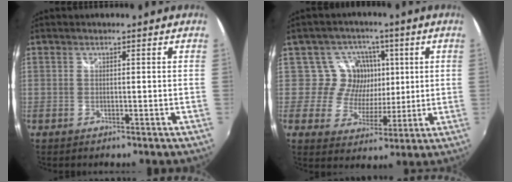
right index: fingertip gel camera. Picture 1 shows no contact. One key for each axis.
{"total": 8.9, "fx": 2.1, "fy": 8.5, "fz": 1.3, "tx": -0.022, "ty": -0.003, "tz": 0.024}